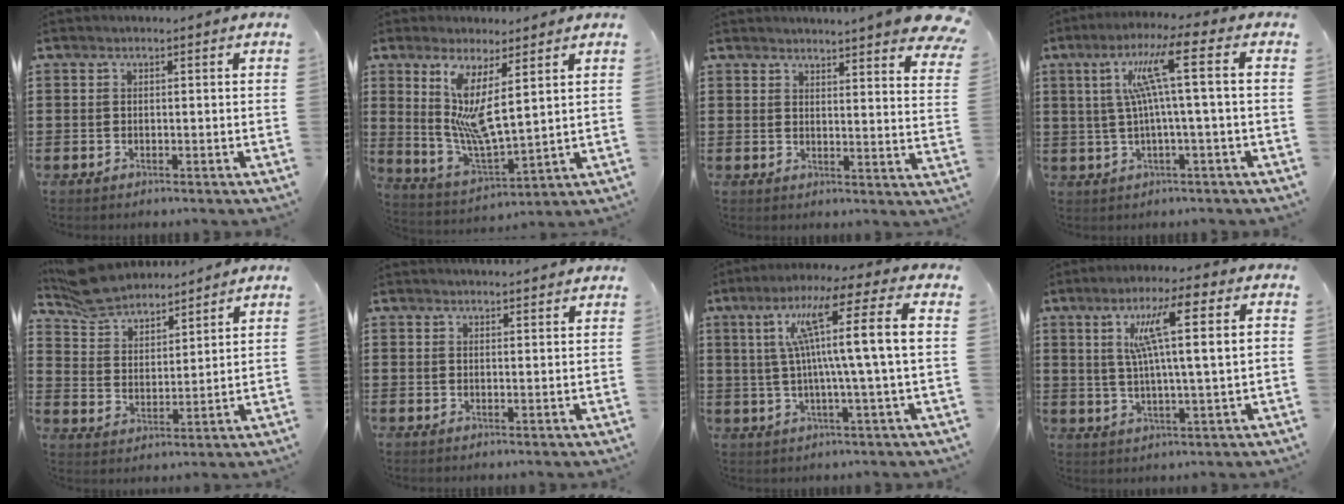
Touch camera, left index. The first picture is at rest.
{"total": 7.7, "force": [3.6, 1.4, 6.6], "torque": [-0.153, -0.034, 0.058]}
{"total": 5.0, "force": [4.6, -0.2, 2.0], "torque": [-0.042, -0.023, 0.078]}
{"total": 9.4, "force": [1.7, -0.3, 9.2], "torque": [-0.194, 0.002, 0.015]}
{"total": 7.2, "force": [6.8, 1.9, 1.5], "torque": [-0.060, -0.022, 0.126]}
{"total": 1.8, "force": [1.8, -0.2, 0.2], "torque": [-0.008, -0.001, 0.036]}
{"total": 12.5, "force": [2.7, -0.4, 12.2], "torque": [-0.237, -0.006, 0.027]}
{"total": 10.2, "force": [3.3, 0.8, 9.6], "torque": [-0.182, 0.005, 0.049]}